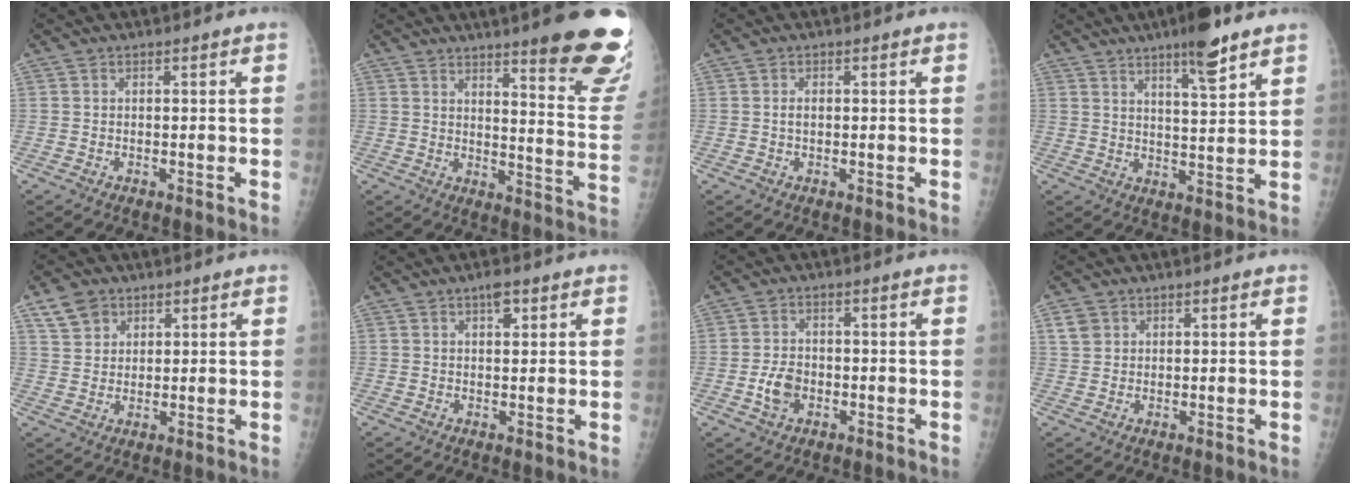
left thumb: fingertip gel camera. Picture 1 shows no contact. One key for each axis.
{"total": 19.7, "fx": 13.4, "fy": 2.7, "fz": 14.2, "tx": -0.150, "ty": -0.088, "tz": 0.169}
{"total": 1.2, "fx": 0.0, "fy": 0.7, "fz": 1.0, "tx": -0.018, "ty": 0.001, "tz": -0.001}
{"total": 8.1, "fx": 5.4, "fy": 1.3, "fz": 5.8, "tx": -0.083, "ty": -0.030, "tz": 0.084}
{"total": 5.5, "fx": 3.2, "fy": 4.0, "fz": 1.9, "tx": -0.019, "ty": -0.012, "tz": 0.064}
{"total": 2.7, "fx": 1.5, "fy": 1.0, "fz": 2.1, "tx": -0.026, "ty": -0.004, "tz": 0.023}
{"total": 4.4, "fx": -1.3, "fy": 3.1, "fz": 2.8, "tx": -0.044, "ty": 0.011, "tz": -0.024}
{"total": 3.0, "fx": 1.6, "fy": 2.3, "fz": 1.0, "tx": -0.007, "ty": -0.005, "tz": 0.032}